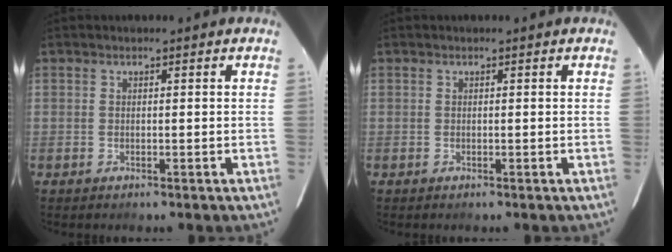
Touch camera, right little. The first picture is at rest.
{"total": 0.0}